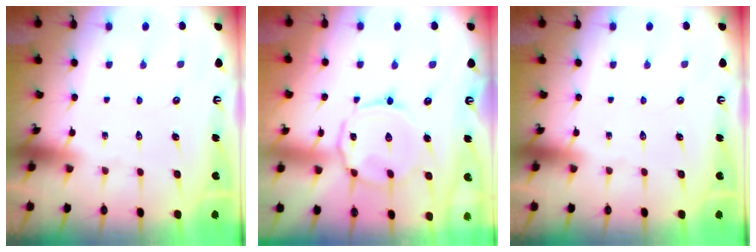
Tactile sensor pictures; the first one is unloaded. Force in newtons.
{"total": 8.1, "press": 8.0, "slide": 0.8}
{"total": 0.0}